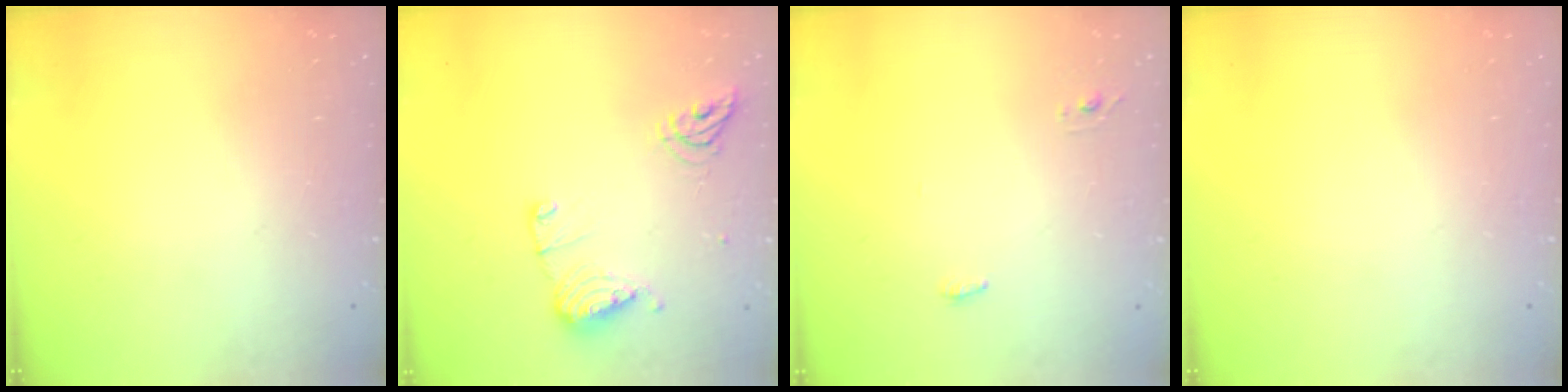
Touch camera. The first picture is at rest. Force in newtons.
{"total": 11.3, "press": 11.2, "slide": 0.9}
{"total": 7.6, "press": 3.8, "slide": 6.6}
{"total": 0.0}